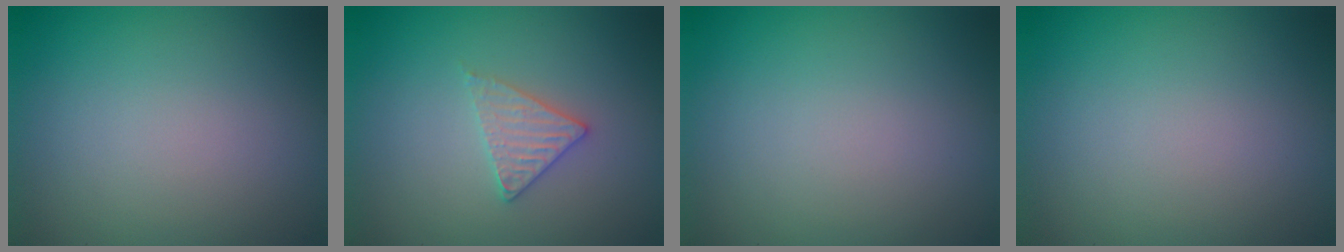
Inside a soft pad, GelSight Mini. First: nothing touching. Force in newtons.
{"total": 2.1, "press": 2.1, "slide": 0.3}
{"total": 0.0}
{"total": 0.0}